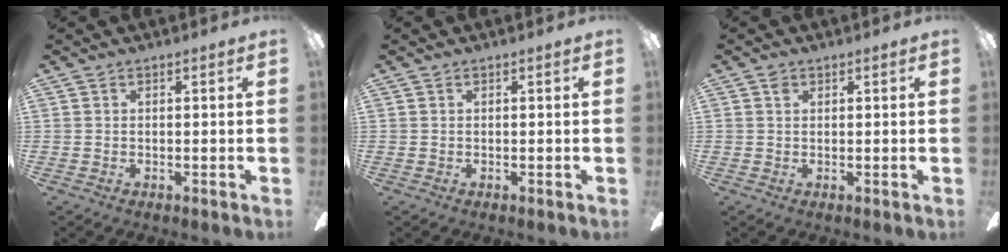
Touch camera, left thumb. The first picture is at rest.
{"total": 0.0}
{"total": 1.1, "force": [0.7, 0.7, 0.5], "torque": [-0.011, 0.001, 0.013]}